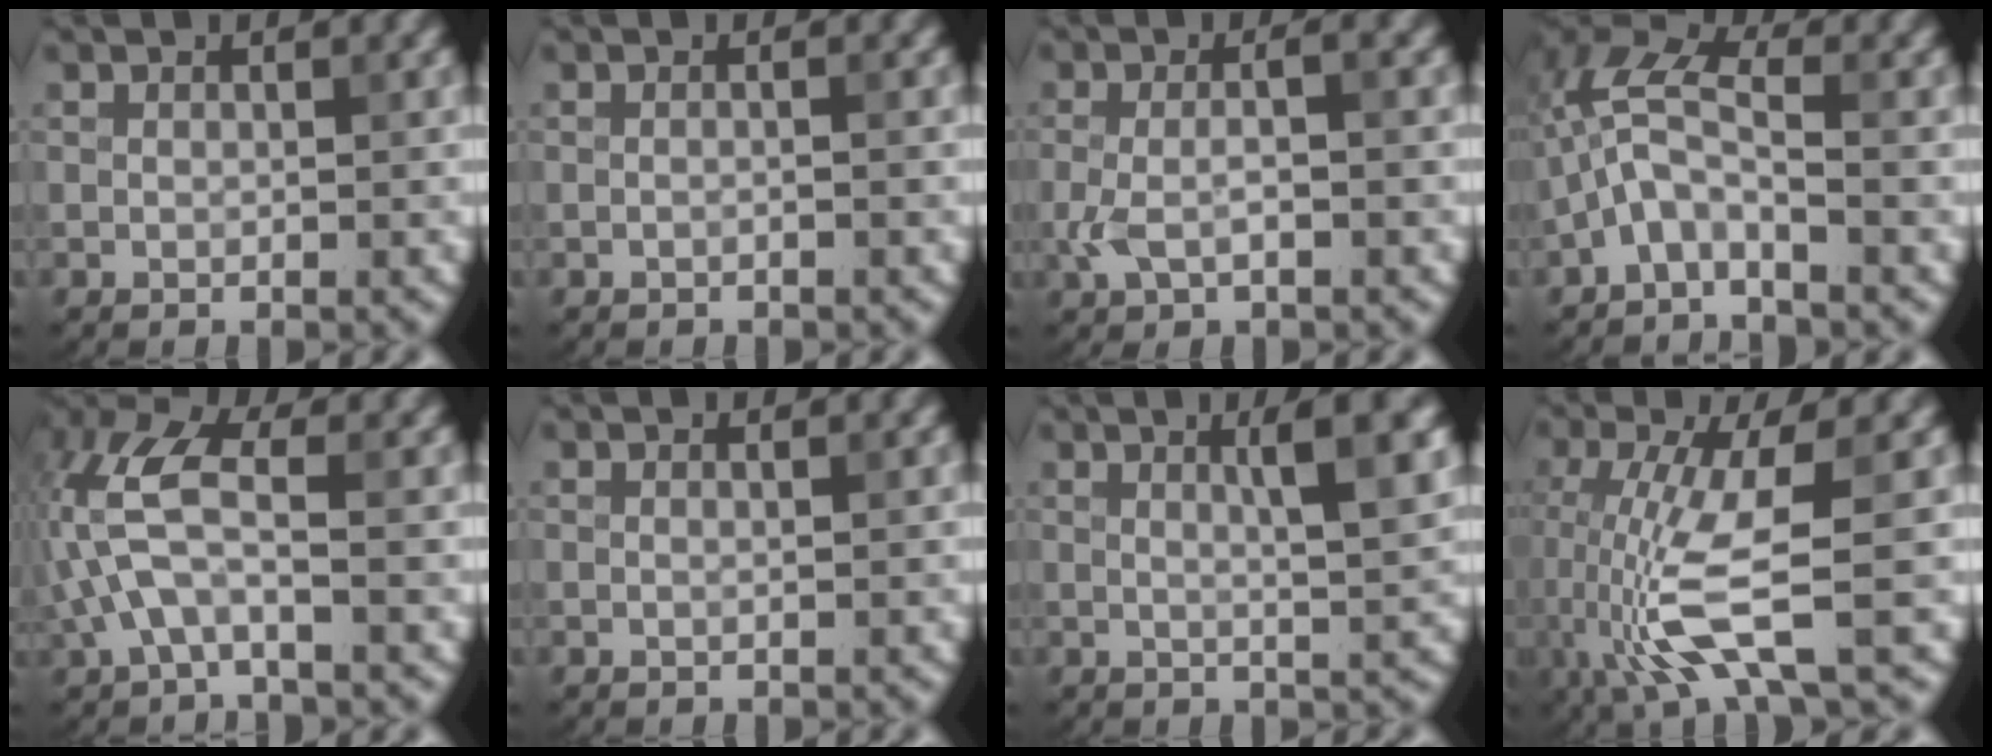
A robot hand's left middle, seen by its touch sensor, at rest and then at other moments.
{"total": 1.0, "force": [0.0, 0.4, 0.9], "torque": [-0.009, -0.016, -0.016]}
{"total": 3.1, "force": [-0.3, 0.9, 2.9], "torque": [-0.064, -0.002, -0.008]}
{"total": 4.3, "force": [-1.7, 1.4, 3.7], "torque": [-0.081, 0.019, -0.047]}
{"total": 6.1, "force": [-0.9, 2.8, 5.4], "torque": [-0.132, 0.022, -0.025]}
{"total": 0.8, "force": [0.2, 0.3, 0.7], "torque": [-0.008, -0.001, -0.005]}
{"total": 4.8, "force": [1.5, 0.9, 4.5], "torque": [-0.055, 0.004, 0.020]}
{"total": 7.5, "force": [-1.5, 1.6, 7.1], "torque": [-0.163, -0.015, -0.024]}